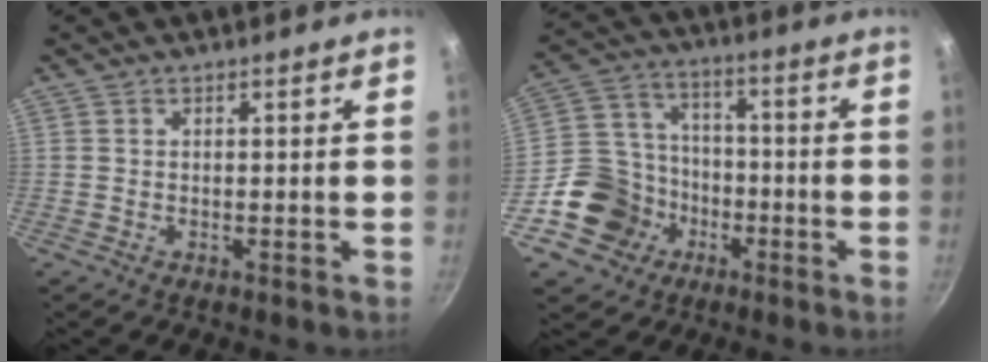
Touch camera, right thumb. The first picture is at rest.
{"total": 13.8, "force": [-5.9, 11.5, 4.8], "torque": [-0.063, 0.046, -0.107]}